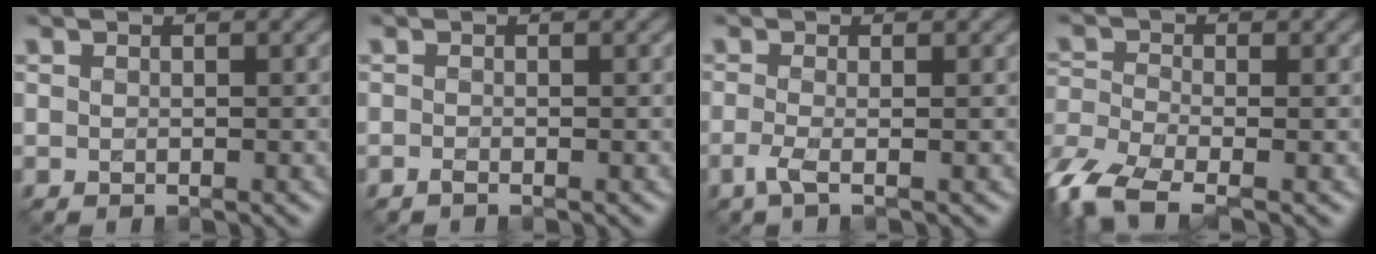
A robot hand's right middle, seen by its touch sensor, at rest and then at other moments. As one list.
[{"total": 0.5, "force": [-0.4, 0.1, 0.3], "torque": [-0.007, -0.003, -0.009]}, {"total": 2.0, "force": [-0.7, 0.5, 1.7], "torque": [-0.038, -0.009, -0.022]}, {"total": 6.6, "force": [-4.3, 2.7, 4.1], "torque": [-0.101, -0.018, -0.097]}]